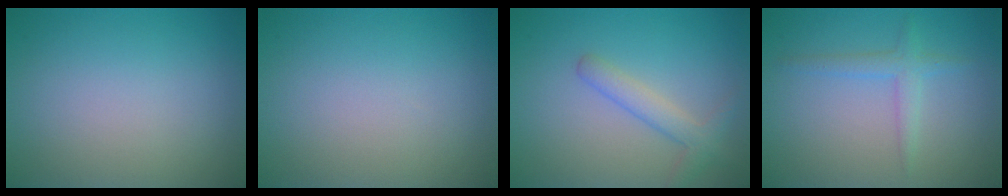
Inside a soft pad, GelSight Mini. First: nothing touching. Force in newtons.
{"total": 0.0}
{"total": 2.5, "press": 2.5, "slide": 0.2}
{"total": 1.8, "press": 1.8, "slide": 0.2}